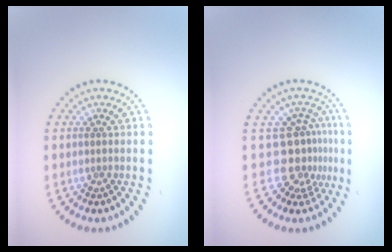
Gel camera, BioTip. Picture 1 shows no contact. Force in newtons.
{"total": 3.7, "press": 2.5, "slide": 2.7}